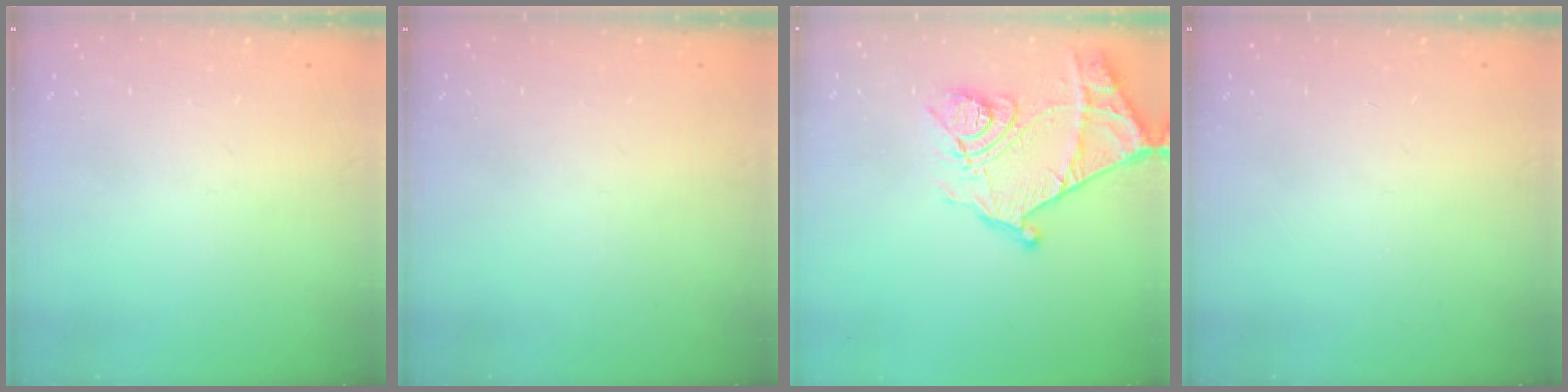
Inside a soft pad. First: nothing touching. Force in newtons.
{"total": 0.0}
{"total": 17.3, "press": 17.2, "slide": 1.7}
{"total": 0.0}